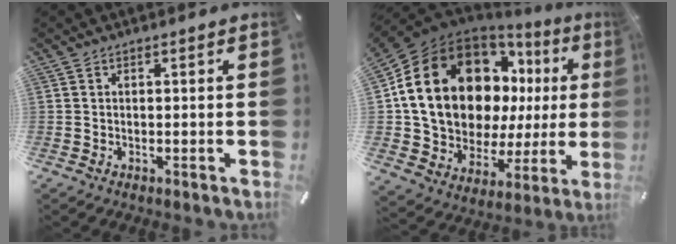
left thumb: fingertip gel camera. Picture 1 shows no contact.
{"total": 23.8, "force": [6.9, 16.5, 15.7], "torque": [-0.292, -0.041, 0.147]}